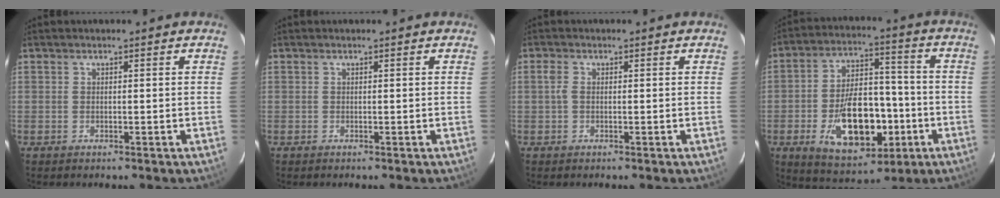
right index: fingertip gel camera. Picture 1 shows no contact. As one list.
[{"total": 0.0}, {"total": 1.5, "force": [0.0, 0.9, 1.2], "torque": [-0.027, 0.004, -0.001]}, {"total": 17.7, "force": [-5.6, 9.8, 13.7], "torque": [-0.252, 0.015, -0.069]}]